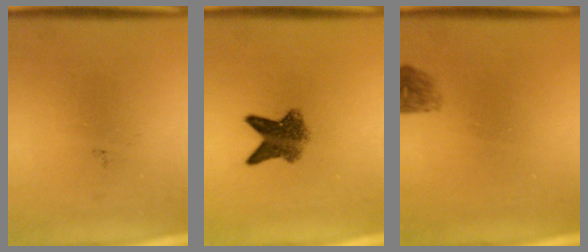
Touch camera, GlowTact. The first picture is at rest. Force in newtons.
{"total": 5.5}
{"total": 1.7}